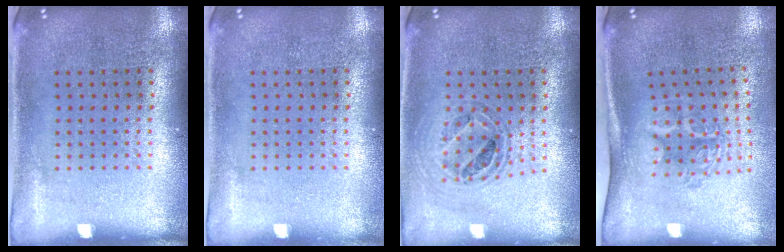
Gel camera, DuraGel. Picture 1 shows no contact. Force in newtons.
{"total": 0.0}
{"total": 0.8, "press": 0.7, "slide": 0.3}
{"total": 1.8, "press": 1.2, "slide": 1.3}